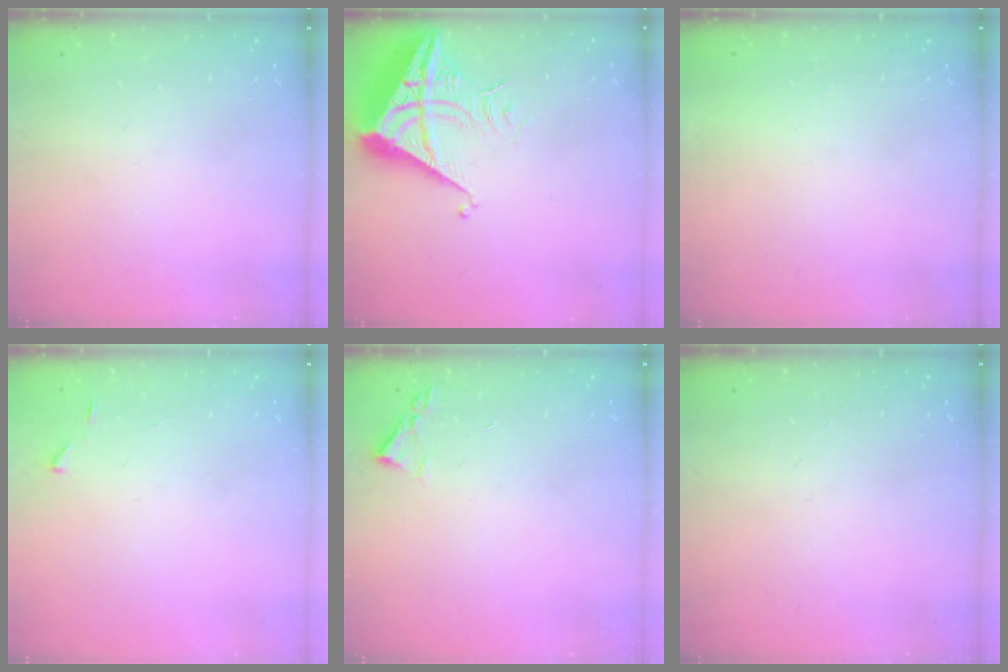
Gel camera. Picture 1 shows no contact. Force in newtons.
{"total": 7.0, "press": 7.0, "slide": 0.8}
{"total": 1.7, "press": 1.7, "slide": 0.1}
{"total": 2.7, "press": 2.7, "slide": 0.3}
{"total": 1.8, "press": 1.8, "slide": 0.3}
{"total": 0.0}